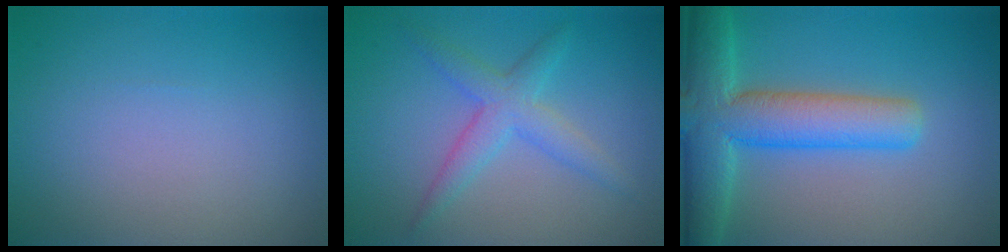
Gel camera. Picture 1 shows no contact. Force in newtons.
{"total": 3.1, "press": 3.1, "slide": 0.1}
{"total": 7.7, "press": 7.7, "slide": 0.4}